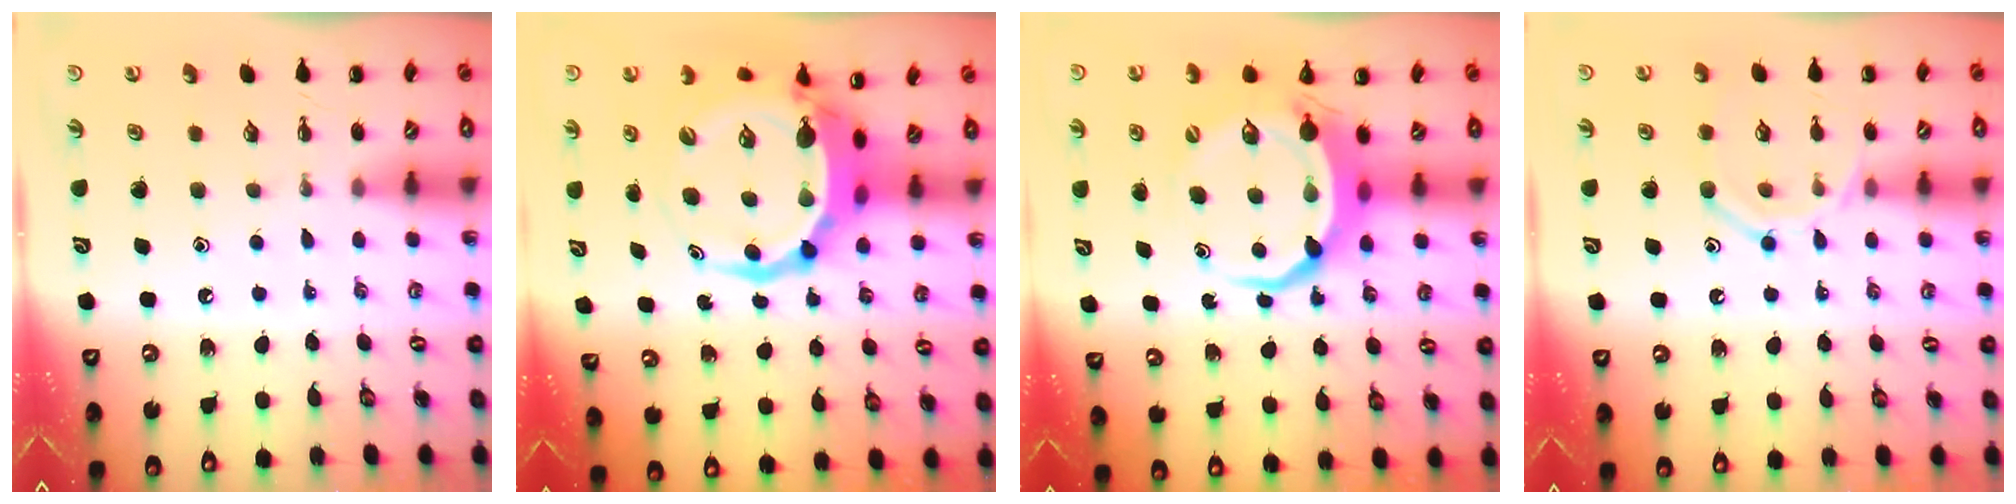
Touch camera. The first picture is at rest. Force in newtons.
{"total": 9.3, "press": 9.0, "slide": 2.4}
{"total": 9.3, "press": 9.0, "slide": 2.5}
{"total": 11.3, "press": 11.3, "slide": 1.1}